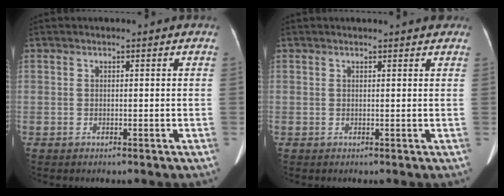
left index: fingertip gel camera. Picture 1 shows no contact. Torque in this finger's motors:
{"motor_torque": [0.55, -0.93, -0.01, 0.00]}